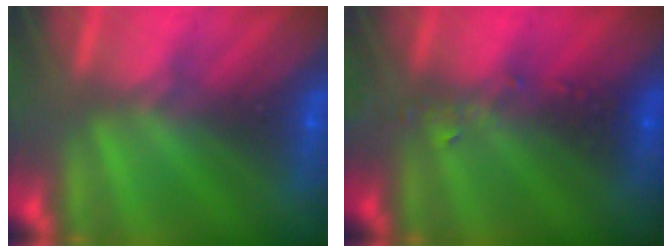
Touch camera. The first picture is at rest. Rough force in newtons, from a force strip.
{"total": 2.4}